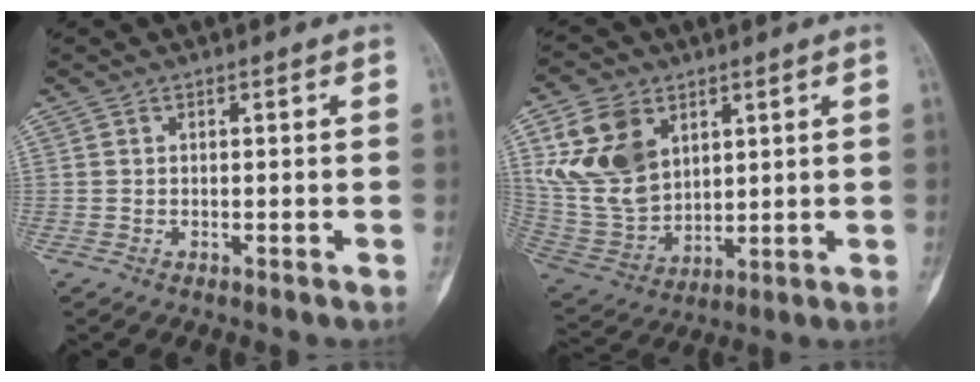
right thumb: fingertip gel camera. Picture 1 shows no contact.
{"total": 15.1, "force": [5.8, 10.7, 8.8], "torque": [-0.149, -0.022, 0.133]}